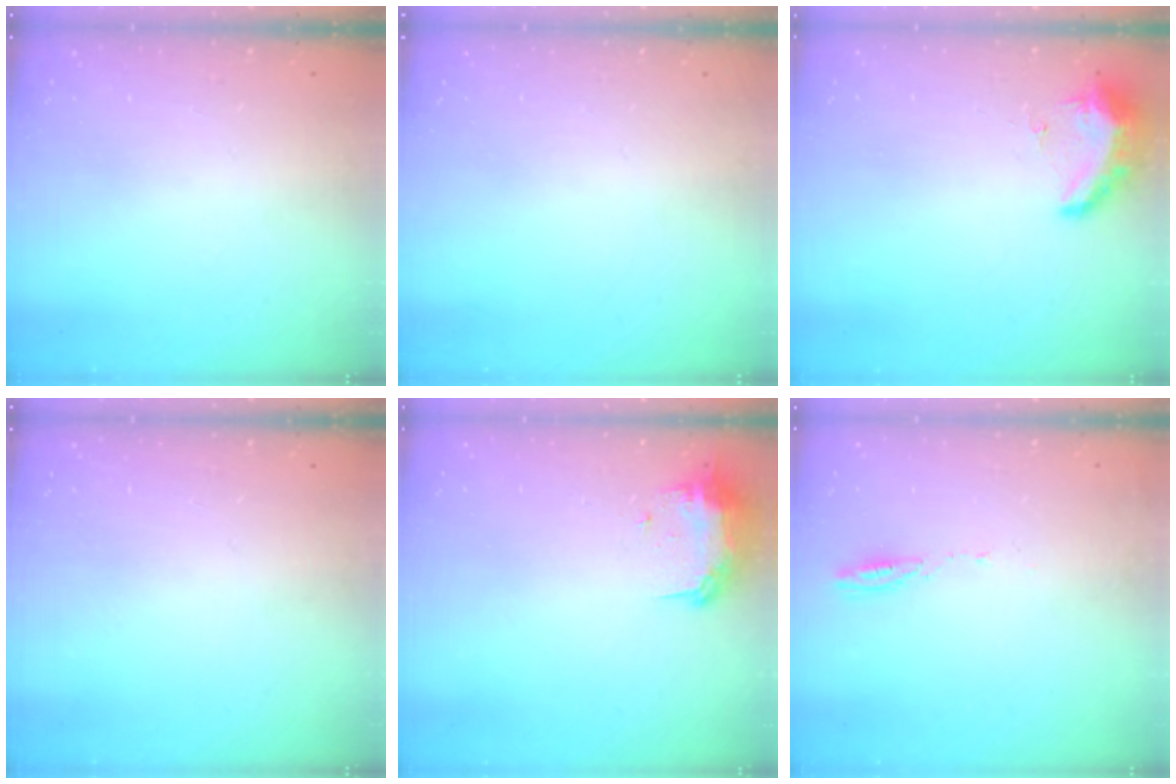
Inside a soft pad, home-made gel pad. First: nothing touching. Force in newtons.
{"total": 0.0}
{"total": 8.3, "press": 8.2, "slide": 1.2}
{"total": 0.0}
{"total": 9.4, "press": 9.4, "slide": 0.7}
{"total": 4.6, "press": 4.6, "slide": 0.5}